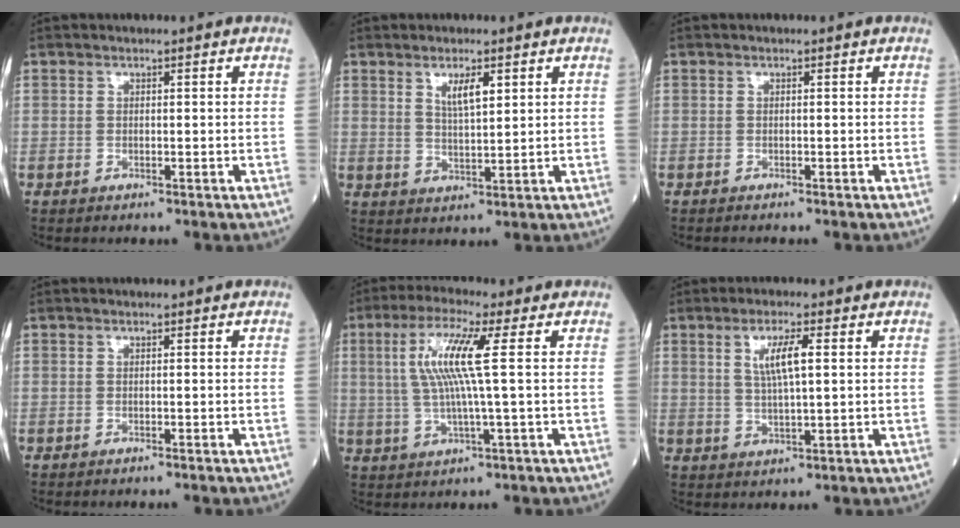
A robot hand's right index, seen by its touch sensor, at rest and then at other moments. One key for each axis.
{"total": 4.1, "fx": 2.1, "fy": 1.1, "fz": 3.4, "tx": -0.063, "ty": 0.000, "tz": 0.040}
{"total": 0.7, "fx": -0.7, "fy": 0.0, "fz": 0.2, "tx": 0.001, "ty": 0.001, "tz": -0.012}
{"total": 0.9, "fx": -0.8, "fy": -0.1, "fz": 0.4, "tx": -0.006, "ty": 0.001, "tz": -0.011}
{"total": 8.9, "fx": 1.7, "fy": -0.5, "fz": 8.7, "tx": -0.186, "ty": 0.008, "tz": 0.033}
{"total": 5.8, "fx": 1.5, "fy": 0.7, "fz": 5.5, "tx": -0.107, "ty": 0.005, "tz": 0.030}